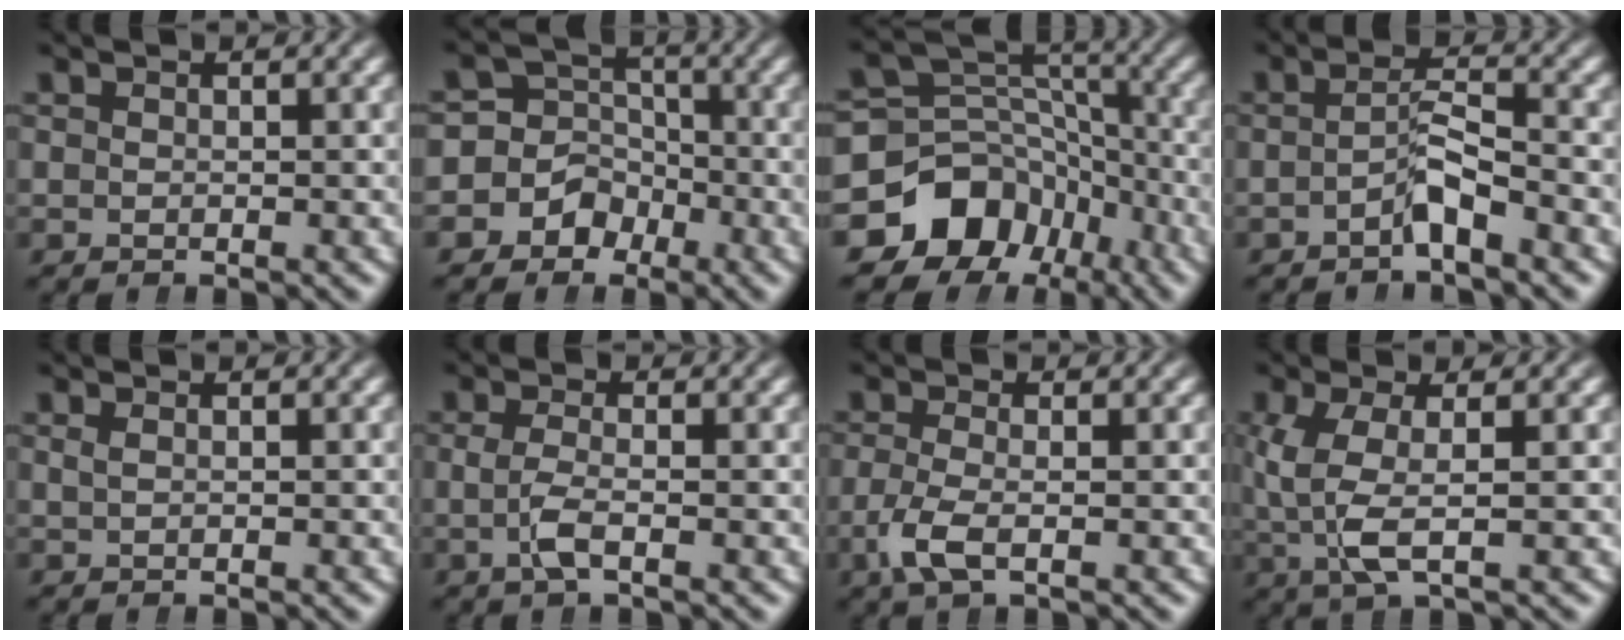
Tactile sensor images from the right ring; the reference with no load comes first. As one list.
[{"total": 8.6, "force": [-1.9, 7.9, 2.8], "torque": [-0.074, -0.029, -0.036]}, {"total": 12.7, "force": [-3.7, 10.8, 5.5], "torque": [-0.101, -0.045, -0.055]}, {"total": 2.4, "force": [-1.6, 0.4, 1.7], "torque": [-0.036, -0.005, -0.028]}, {"total": 0.6, "force": [0.1, -0.6, 0.2], "torque": [-0.010, -0.009, 0.009]}, {"total": 2.0, "force": [-0.6, 0.4, 1.9], "torque": [-0.047, -0.015, -0.006]}, {"total": 2.8, "force": [-1.2, 0.9, 2.4], "torque": [-0.064, -0.019, -0.014]}, {"total": 4.4, "force": [0.0, 1.8, 4.0], "torque": [-0.105, -0.022, 0.014]}]